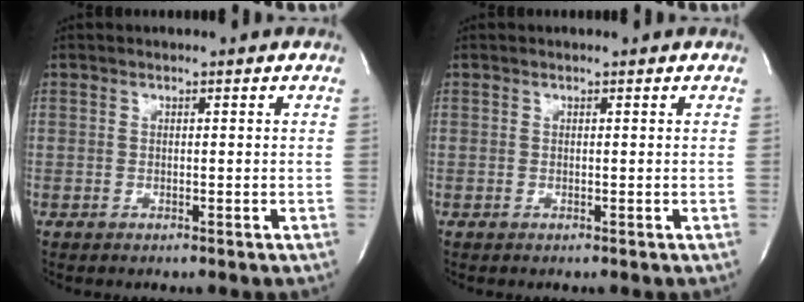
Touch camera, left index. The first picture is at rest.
{"total": 0.0}